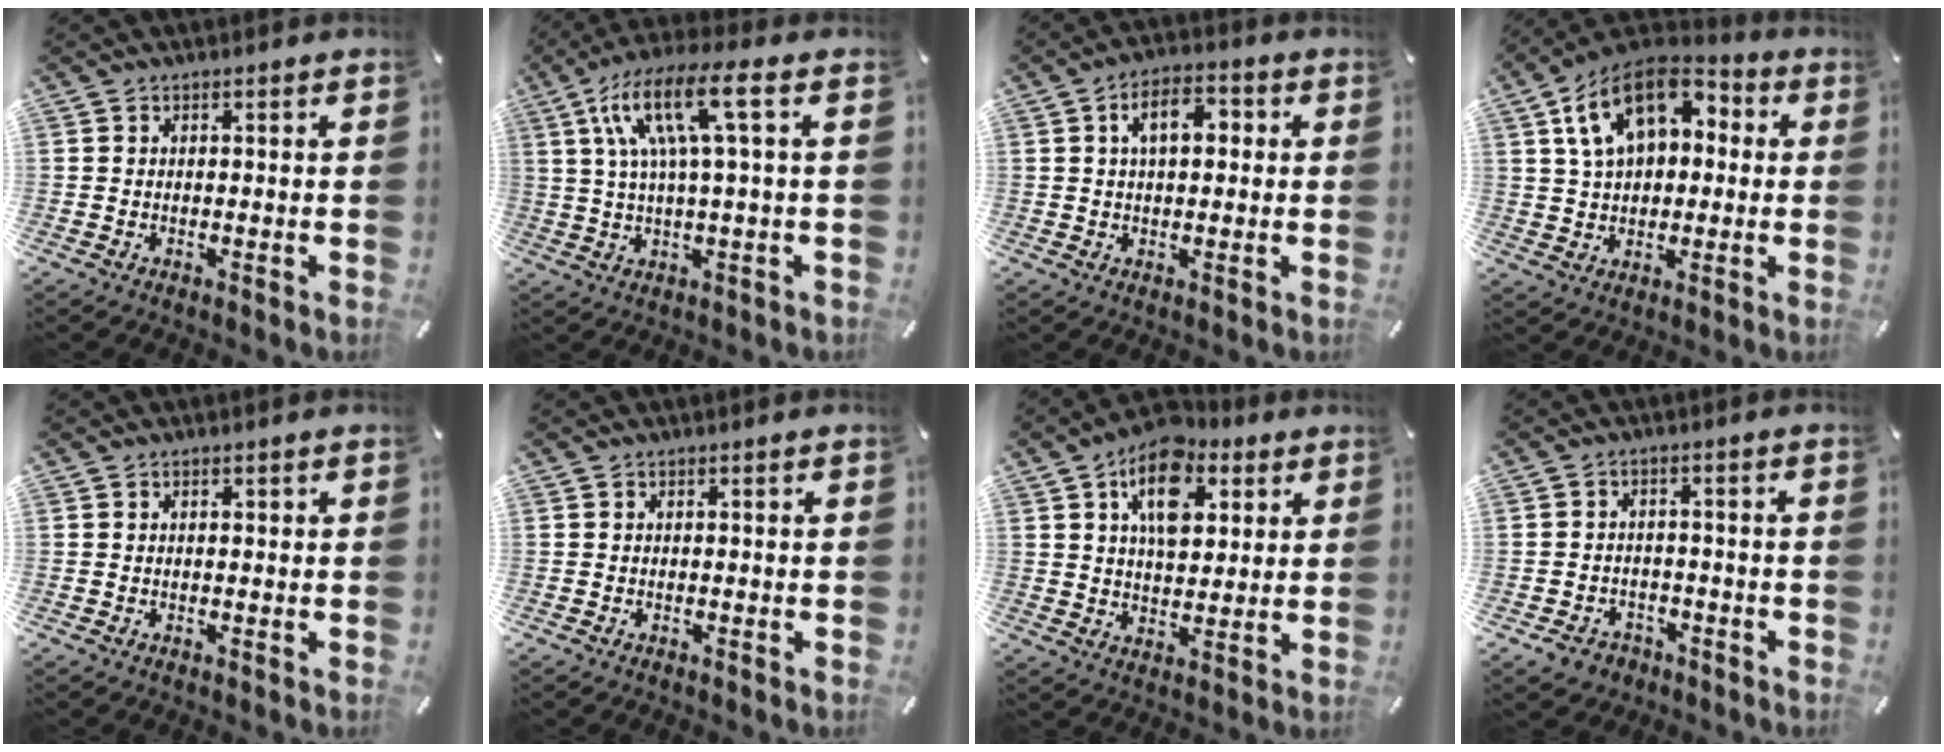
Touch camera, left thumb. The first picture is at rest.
{"total": 14.6, "force": [4.5, 3.0, 13.5], "torque": [-0.275, -0.004, 0.071]}
{"total": 7.5, "force": [1.5, 4.4, 5.8], "torque": [-0.093, 0.007, 0.020]}
{"total": 15.3, "force": [5.7, 10.4, 9.7], "torque": [-0.182, -0.008, 0.105]}
{"total": 0.5, "force": [0.1, 0.4, 0.3], "torque": [-0.006, 0.002, 0.002]}
{"total": 0.0}
{"total": 13.7, "force": [6.2, 8.7, 8.6], "torque": [-0.127, -0.016, 0.108]}
{"total": 4.4, "force": [-2.6, 3.3, 1.2], "torque": [-0.023, 0.013, -0.049]}